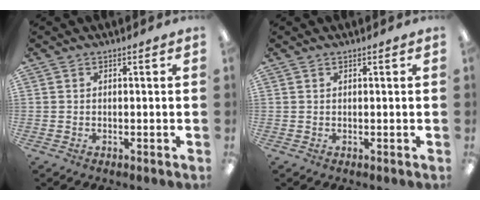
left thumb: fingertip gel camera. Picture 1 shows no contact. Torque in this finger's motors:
{"motor_torque": [0.00, -0.09, -0.28, 0.20, 0.00]}